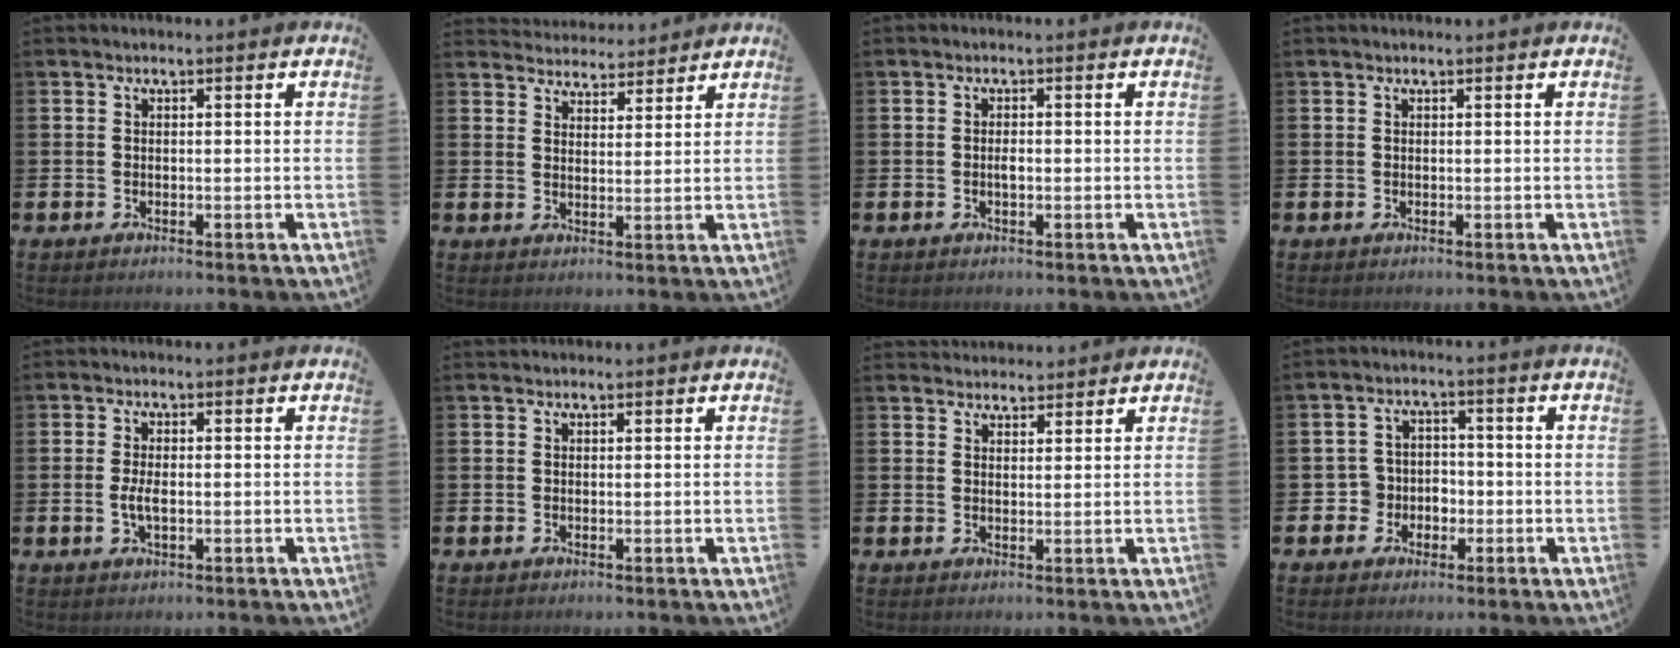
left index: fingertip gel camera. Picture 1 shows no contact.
{"total": 4.3, "force": [4.2, 0.8, -0.4], "torque": [-0.006, -0.025, 0.077]}
{"total": 1.1, "force": [-0.2, 0.5, 1.0], "torque": [-0.019, 0.000, -0.004]}
{"total": 0.0}
{"total": 2.6, "force": [-0.2, 1.1, 2.3], "torque": [-0.044, 0.001, -0.005]}
{"total": 0.7, "force": [0.6, 0.3, 0.0], "torque": [0.009, -0.001, 0.009]}
{"total": 2.8, "force": [2.7, 0.7, -0.3], "torque": [0.007, -0.013, 0.049]}
{"total": 4.0, "force": [-1.3, 3.8, 0.4], "torque": [-0.025, 0.007, -0.031]}